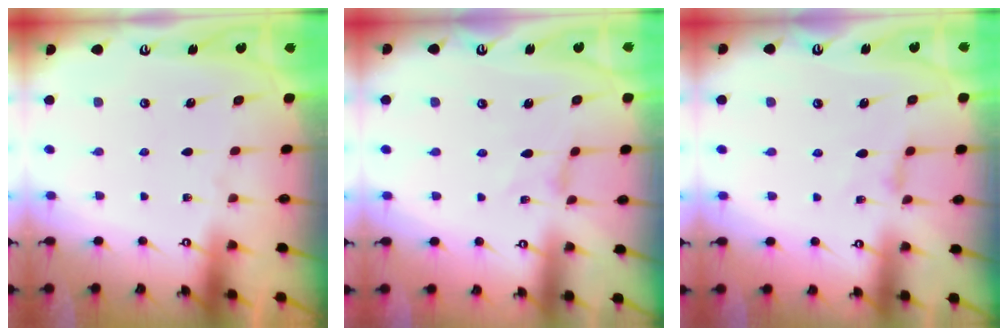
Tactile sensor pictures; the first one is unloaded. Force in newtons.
{"total": 0.0}
{"total": 1.9, "press": 1.8, "slide": 0.5}